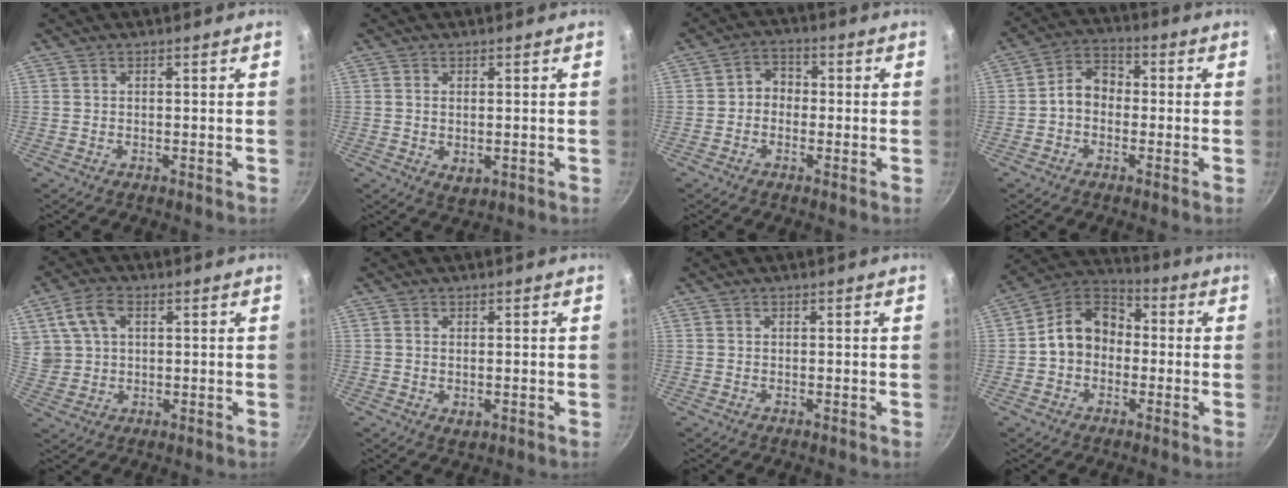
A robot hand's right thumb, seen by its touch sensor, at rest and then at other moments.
{"total": 3.4, "force": [0.0, 2.1, 2.6], "torque": [-0.040, -0.009, 0.007]}
{"total": 4.3, "force": [-0.6, 3.5, 2.3], "torque": [-0.012, 0.017, -0.022]}
{"total": 6.3, "force": [-0.9, 4.8, 3.9], "torque": [-0.039, 0.028, -0.031]}
{"total": 8.2, "force": [2.8, 5.8, 5.1], "torque": [-0.087, -0.003, 0.057]}
{"total": 2.0, "force": [-0.1, 1.1, 1.6], "torque": [-0.025, -0.004, 0.002]}
{"total": 0.0}
{"total": 10.3, "force": [-0.7, 8.1, 6.4], "torque": [-0.072, 0.037, -0.035]}